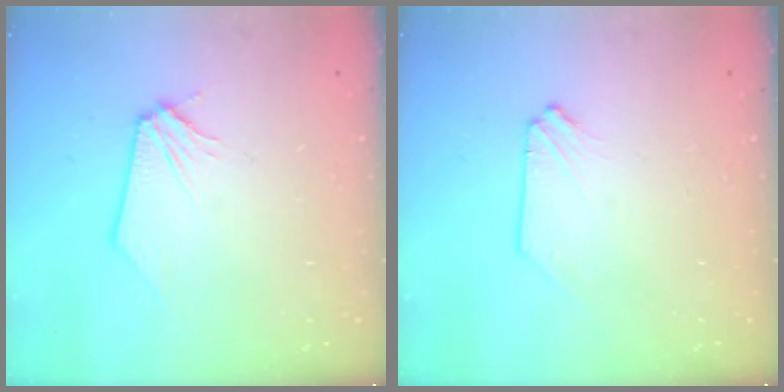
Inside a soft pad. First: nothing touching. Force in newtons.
{"total": 0.0}